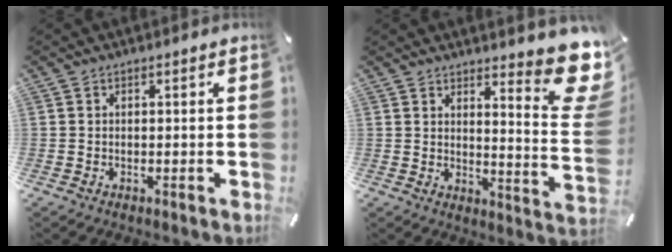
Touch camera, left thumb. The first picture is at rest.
{"total": 11.9, "force": [8.5, 3.0, 7.7], "torque": [-0.094, -0.080, 0.148]}